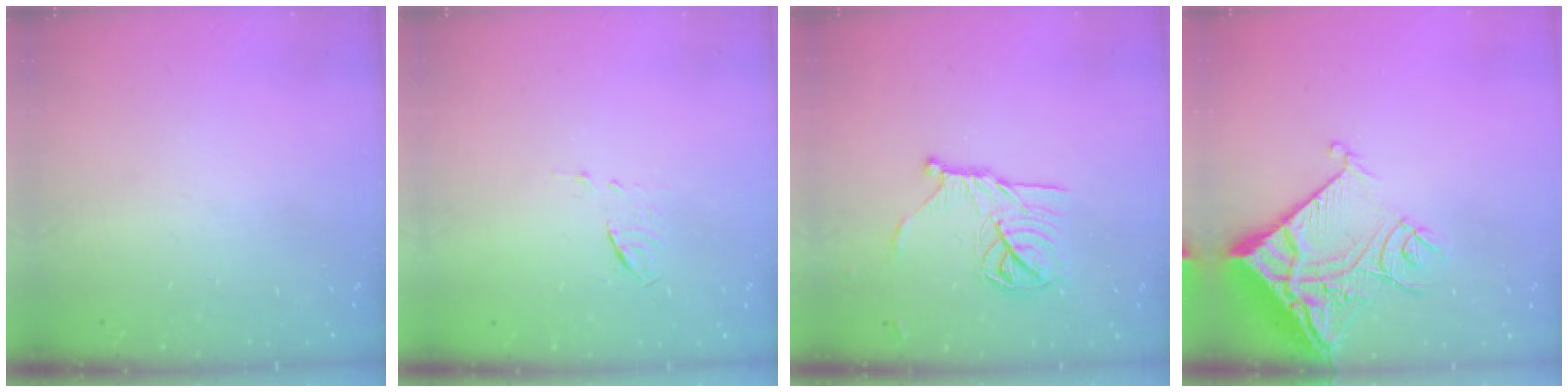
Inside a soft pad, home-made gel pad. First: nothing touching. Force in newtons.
{"total": 4.2, "press": 4.1, "slide": 0.9}
{"total": 14.3, "press": 14.2, "slide": 0.5}
{"total": 13.1, "press": 13.0, "slide": 1.7}